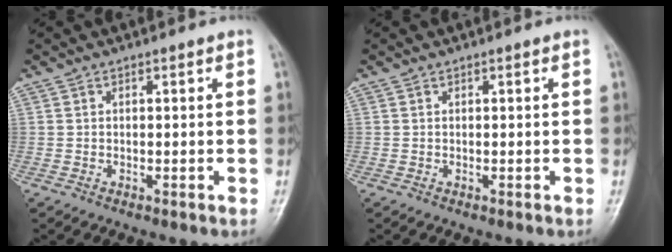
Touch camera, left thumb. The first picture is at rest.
{"total": 0.0}